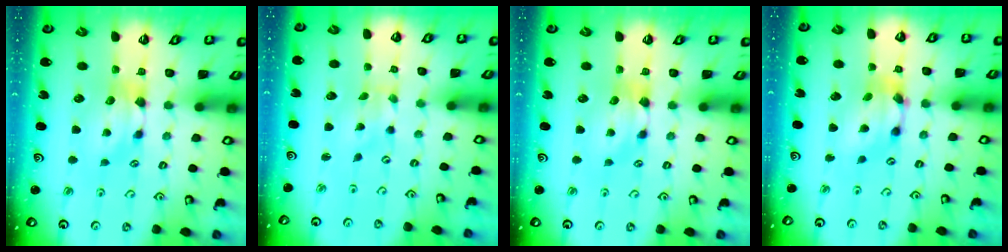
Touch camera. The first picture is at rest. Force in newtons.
{"total": 4.3, "press": 4.2, "slide": 0.9}
{"total": 0.0}
{"total": 5.3, "press": 4.7, "slide": 2.5}